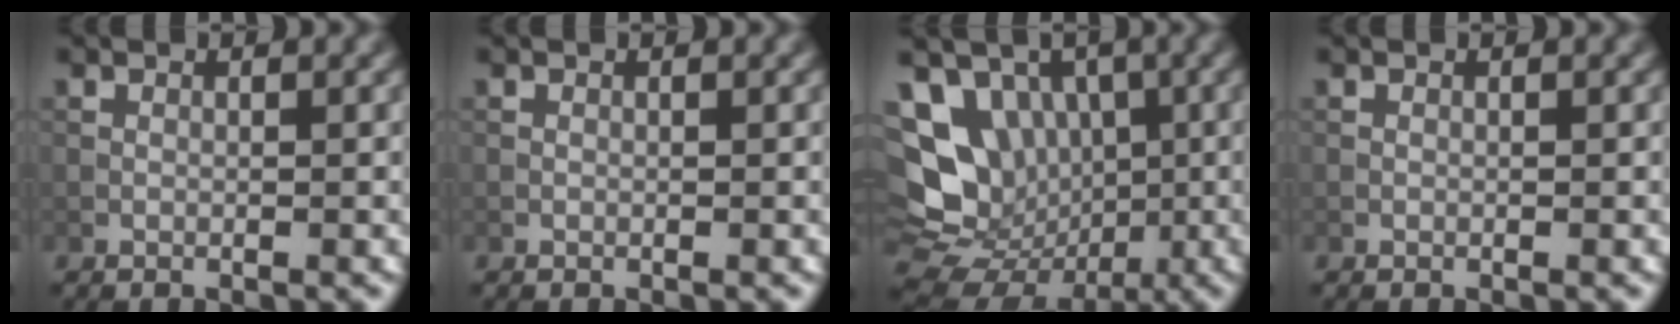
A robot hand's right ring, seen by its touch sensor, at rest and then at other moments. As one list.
[{"total": 0.0}, {"total": 10.8, "force": [0.0, 9.2, 5.5], "torque": [-0.092, -0.009, -0.005]}, {"total": 0.0}]